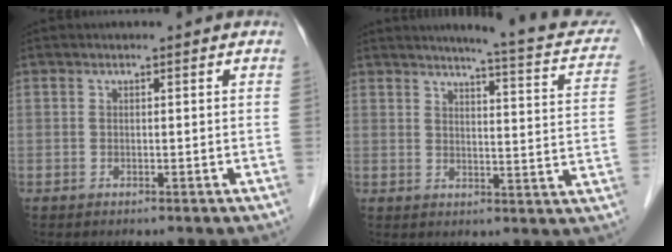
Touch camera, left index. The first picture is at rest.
{"total": 13.3, "force": [11.5, 1.5, 6.5], "torque": [-0.073, -0.021, 0.112]}